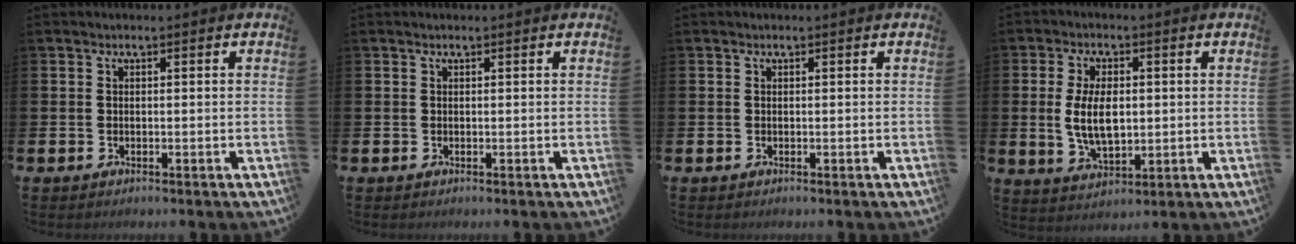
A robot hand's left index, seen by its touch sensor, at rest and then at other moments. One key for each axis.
{"total": 0.0}
{"total": 0.0}
{"total": 6.7, "fx": 0.7, "fy": 3.6, "fz": 5.7, "tx": -0.100, "ty": 0.004, "tz": 0.007}